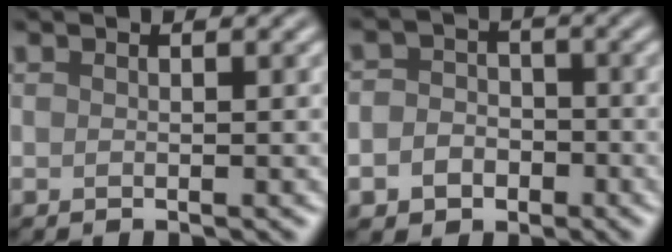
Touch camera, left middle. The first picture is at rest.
{"total": 4.8, "force": [-1.7, 4.2, 1.5], "torque": [0.000, -0.001, -0.045]}